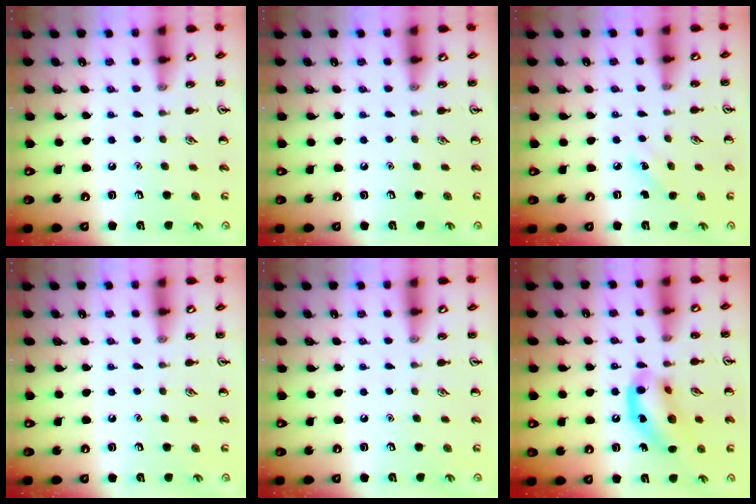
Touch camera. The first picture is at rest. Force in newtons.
{"total": 0.0}
{"total": 2.8, "press": 2.6, "slide": 1.0}
{"total": 0.0}
{"total": 0.0}
{"total": 13.2, "press": 12.9, "slide": 2.8}